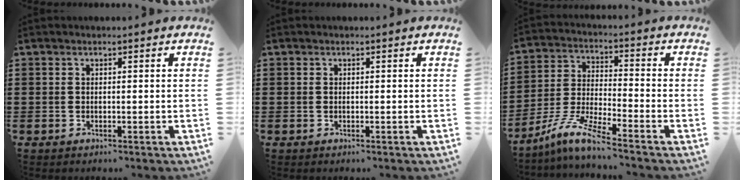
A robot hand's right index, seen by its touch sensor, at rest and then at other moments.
{"total": 0.0}
{"total": 8.0, "force": [-6.7, -0.1, 4.4], "torque": [-0.110, -0.014, -0.140]}